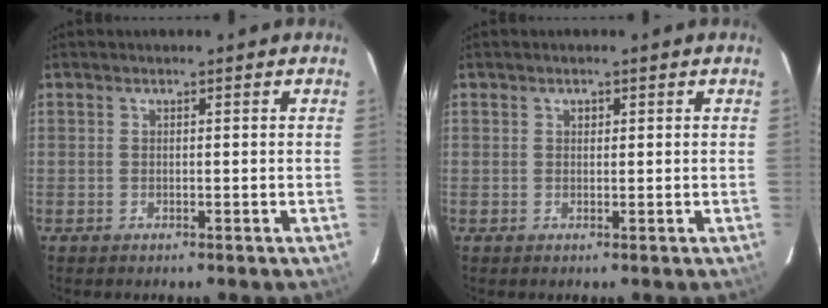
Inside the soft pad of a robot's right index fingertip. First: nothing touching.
{"total": 0.8, "force": [0.2, 0.7, 0.2], "torque": [0.002, 0.005, 0.003]}